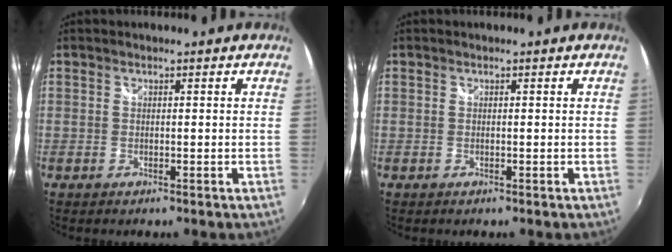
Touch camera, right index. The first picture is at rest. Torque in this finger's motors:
{"motor_torque": [0.04, 0.26, 0.00, 0.00]}